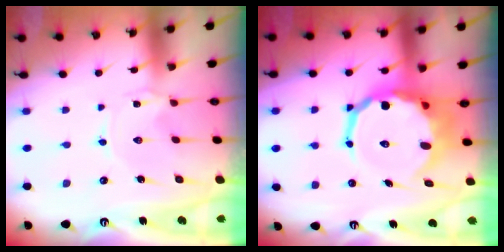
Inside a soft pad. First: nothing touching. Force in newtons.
{"total": 15.0, "press": 14.5, "slide": 3.6}